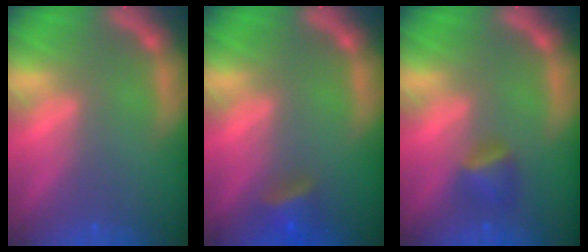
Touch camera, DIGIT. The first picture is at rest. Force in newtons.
{"total": 2.9}
{"total": 2.4}